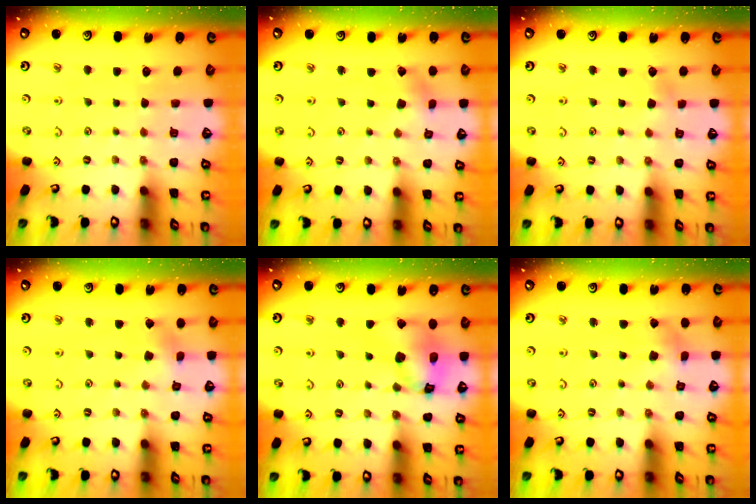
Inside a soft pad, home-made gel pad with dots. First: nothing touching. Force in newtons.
{"total": 1.7, "press": 1.7, "slide": 0.3}
{"total": 1.4, "press": 1.4, "slide": 0.1}
{"total": 2.8, "press": 2.8, "slide": 0.3}
{"total": 15.4, "press": 15.3, "slide": 2.1}
{"total": 2.5, "press": 2.4, "slide": 0.5}